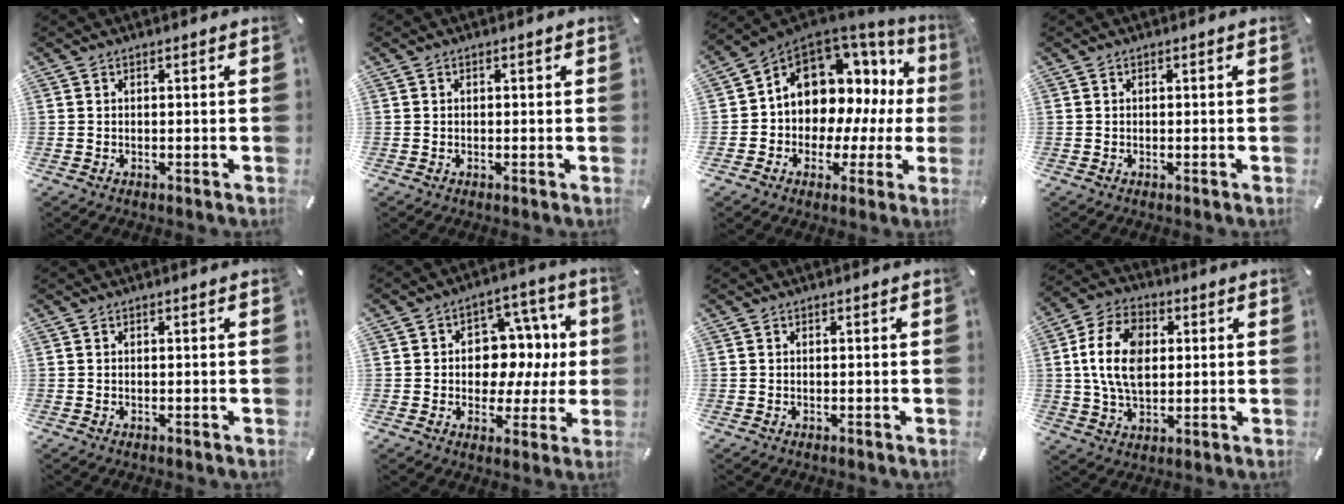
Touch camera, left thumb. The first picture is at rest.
{"total": 0.6, "force": [-0.1, 0.6, 0.2], "torque": [-0.002, 0.005, -0.003]}
{"total": 11.8, "force": [4.0, 9.6, 5.4], "torque": [-0.092, -0.046, 0.076]}
{"total": 0.0}
{"total": 0.0}
{"total": 11.4, "force": [0.9, 9.6, 6.2], "torque": [-0.069, -0.015, 0.022]}
{"total": 0.0}
{"total": 13.5, "force": [1.6, 9.6, 9.3], "torque": [-0.196, 0.012, 0.028]}